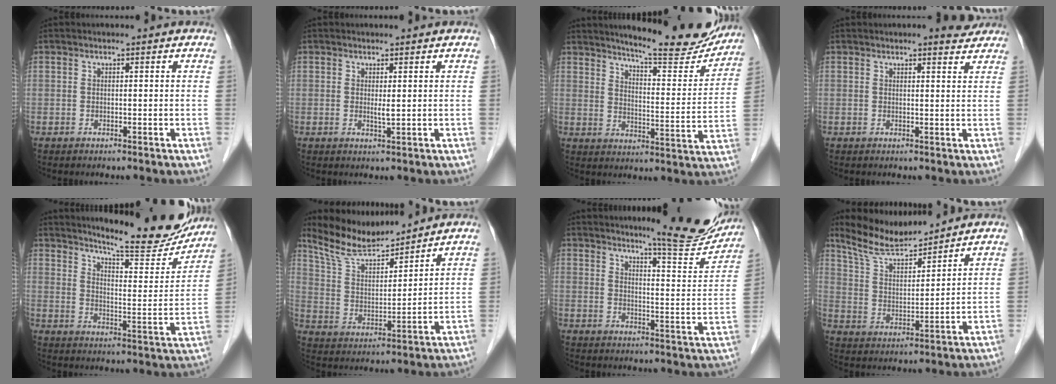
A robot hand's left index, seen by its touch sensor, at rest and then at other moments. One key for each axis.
{"total": 1.1, "fx": 0.2, "fy": 0.2, "fz": 1.1, "tx": -0.025, "ty": -0.007, "tz": 0.006}
{"total": 16.6, "fx": 15.4, "fy": 1.7, "fz": 6.1, "tx": -0.086, "ty": -0.052, "tz": 0.197}
{"total": 2.9, "fx": 2.6, "fy": 0.6, "fz": 1.0, "tx": -0.015, "ty": -0.001, "tz": 0.026}
{"total": 17.5, "fx": 16.0, "fy": 1.9, "fz": 6.8, "tx": -0.097, "ty": -0.053, "tz": 0.209}
{"total": 9.3, "fx": 9.0, "fy": 1.0, "fz": 2.3, "tx": -0.060, "ty": 0.005, "tz": 0.182}
{"total": 12.3, "fx": 11.3, "fy": 0.7, "fz": 4.7, "tx": -0.053, "ty": -0.038, "tz": 0.139}
{"total": 8.9, "fx": 8.5, "fy": 0.9, "fz": 2.6, "tx": -0.065, "ty": 0.005, "tz": 0.169}